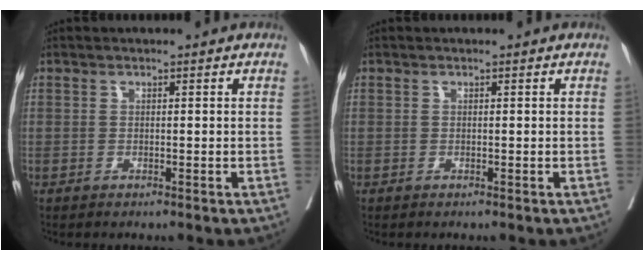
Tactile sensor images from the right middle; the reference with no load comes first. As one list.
[{"total": 0.0}]